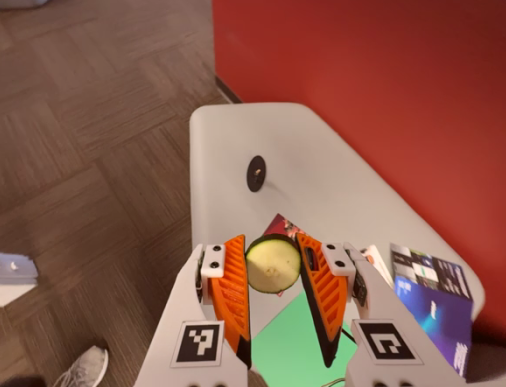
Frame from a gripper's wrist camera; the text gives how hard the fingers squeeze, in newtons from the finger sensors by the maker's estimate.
{"total": 11.7, "left": 13.6, "right": 9.9}